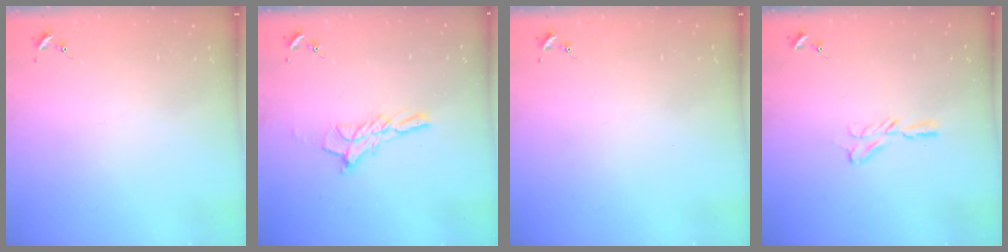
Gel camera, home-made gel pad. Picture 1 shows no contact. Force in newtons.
{"total": 10.7, "press": 10.7, "slide": 0.9}
{"total": 0.0}
{"total": 5.6, "press": 5.5, "slide": 0.6}